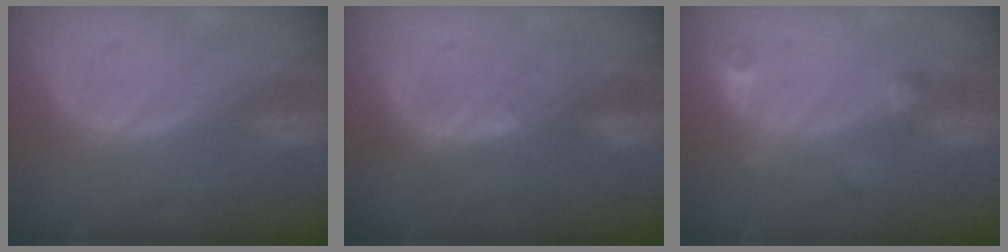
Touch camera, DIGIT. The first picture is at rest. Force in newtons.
{"total": 2.6, "press": 2.5, "slide": 0.8}
{"total": 3.2, "press": 2.9, "slide": 1.3}